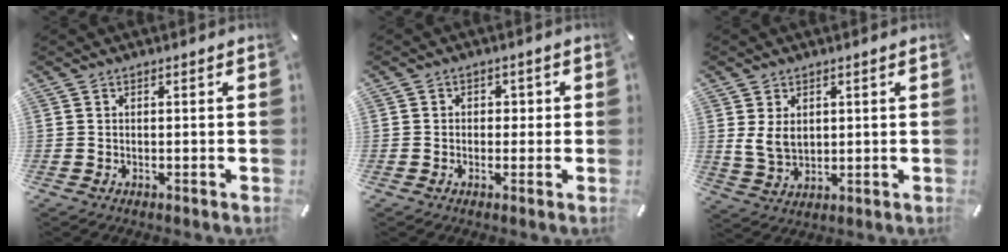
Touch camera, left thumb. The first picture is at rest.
{"total": 2.1, "force": [-0.7, 1.8, 0.7], "torque": [-0.007, 0.006, -0.019]}
{"total": 5.8, "force": [1.6, 4.5, 3.3], "torque": [-0.076, -0.001, 0.028]}